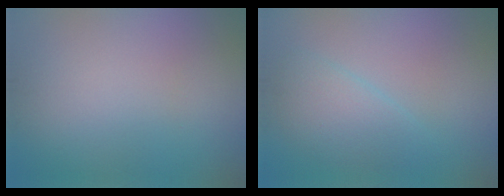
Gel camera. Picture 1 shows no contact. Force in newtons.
{"total": 2.5, "press": 2.5, "slide": 0.2}